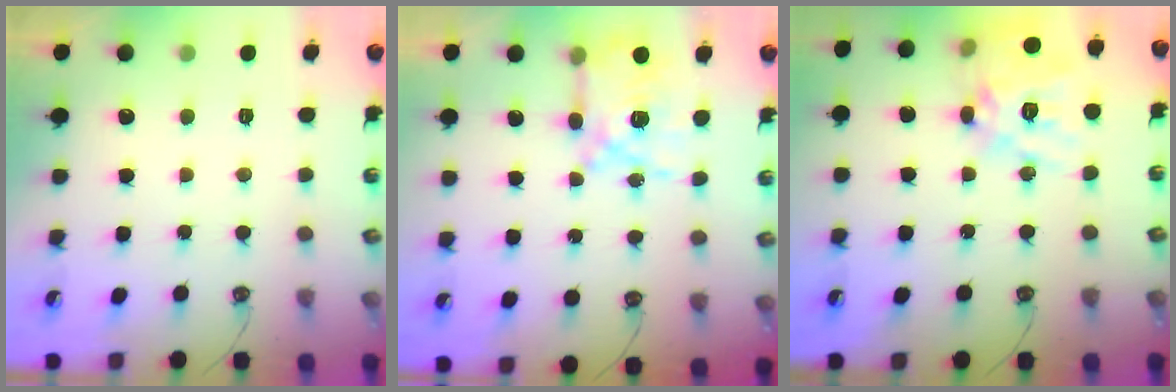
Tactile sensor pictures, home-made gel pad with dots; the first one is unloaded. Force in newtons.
{"total": 9.0, "press": 9.0, "slide": 0.7}
{"total": 19.5, "press": 19.3, "slide": 2.7}